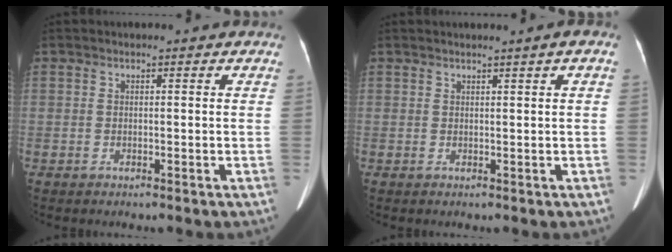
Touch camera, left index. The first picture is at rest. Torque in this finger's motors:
{"motor_torque": [0.03, -0.06, -0.13, -0.13]}